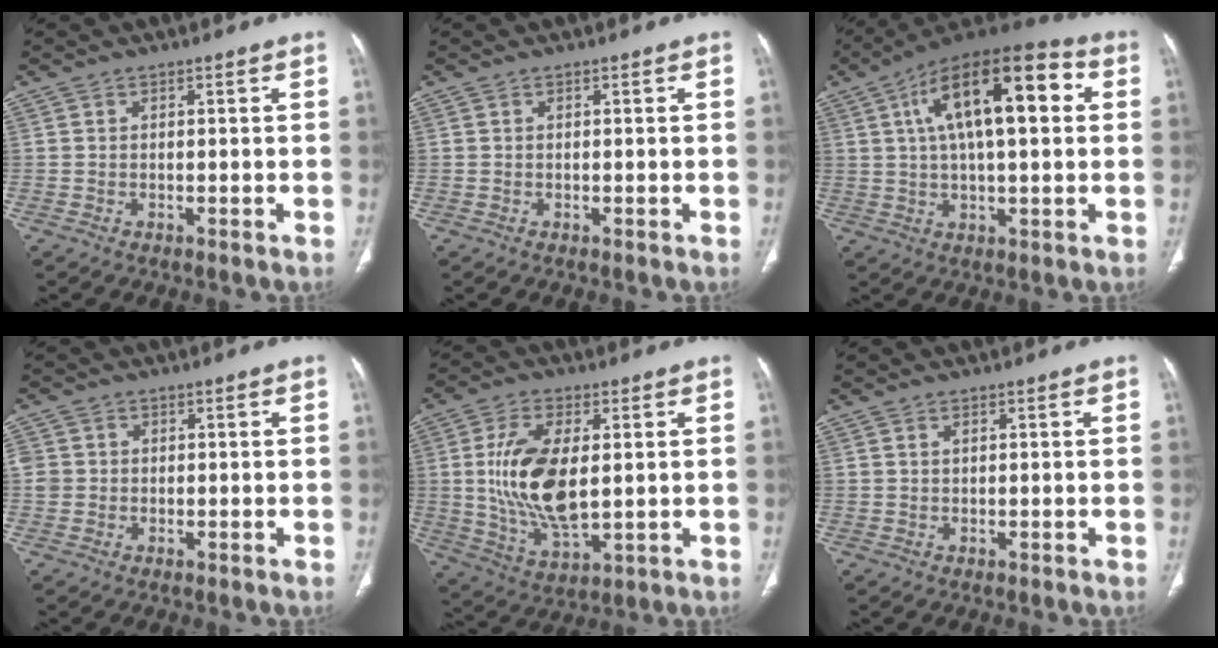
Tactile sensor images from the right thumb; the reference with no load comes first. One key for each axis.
{"total": 0.0}
{"total": 19.9, "fx": 4.9, "fy": 7.9, "fz": 17.7, "tx": -0.272, "ty": 0.021, "tz": 0.067}
{"total": 3.1, "fx": 0.0, "fy": 2.9, "fz": 1.0, "tx": -0.011, "ty": 0.008, "tz": 0.003}
{"total": 15.0, "fx": 1.4, "fy": 7.3, "fz": 13.0, "tx": -0.251, "ty": -0.018, "tz": 0.035}
{"total": 0.6, "fx": 0.3, "fy": 0.3, "fz": 0.4, "tx": -0.009, "ty": 0.001, "tz": 0.007}